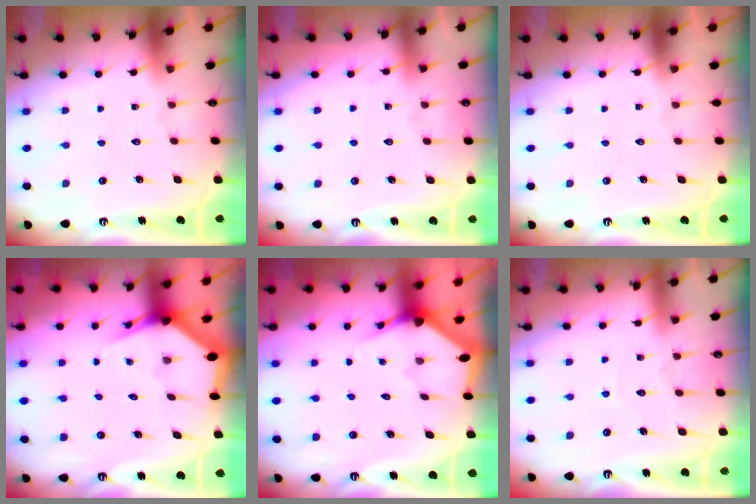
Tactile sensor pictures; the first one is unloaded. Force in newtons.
{"total": 3.8, "press": 3.8, "slide": 0.6}
{"total": 0.0}
{"total": 3.3, "press": 3.2, "slide": 0.5}
{"total": 2.8, "press": 2.8, "slide": 0.2}
{"total": 3.6, "press": 3.6, "slide": 0.3}